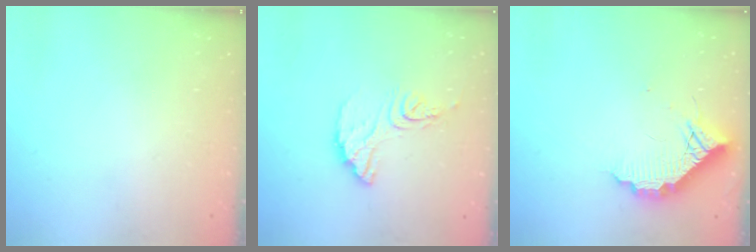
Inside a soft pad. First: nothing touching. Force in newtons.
{"total": 11.5, "press": 11.4, "slide": 1.0}
{"total": 10.2, "press": 10.2, "slide": 0.8}